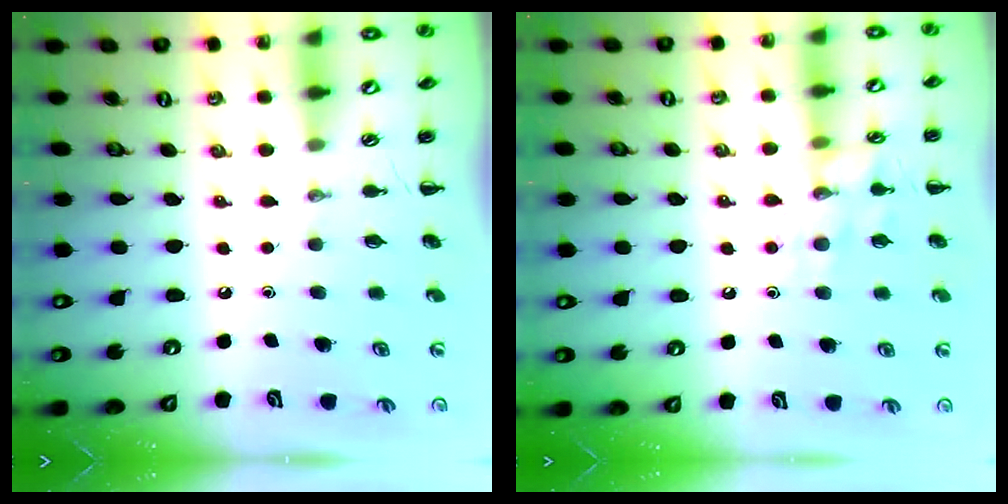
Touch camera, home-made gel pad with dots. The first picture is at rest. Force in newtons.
{"total": 10.1, "press": 10.1, "slide": 0.5}